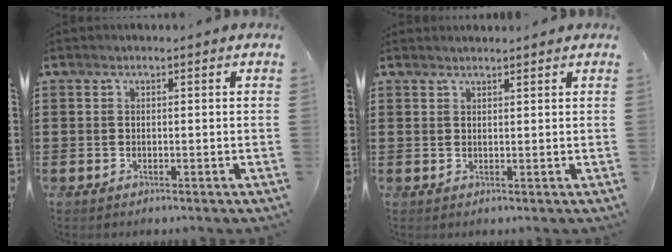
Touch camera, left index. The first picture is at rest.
{"total": 1.2, "force": [1.2, 0.0, 0.2], "torque": [-0.006, -0.001, 0.023]}